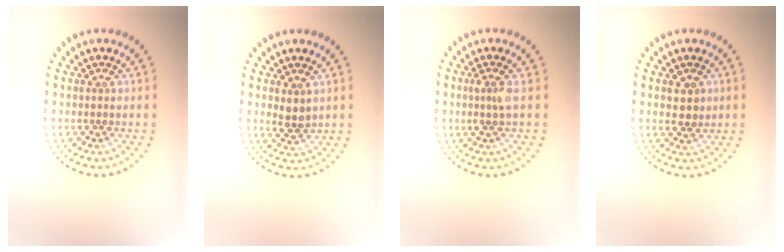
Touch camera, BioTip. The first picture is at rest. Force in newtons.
{"total": 1.4, "press": 1.4, "slide": 0.5}
{"total": 1.7, "press": 1.5, "slide": 0.9}
{"total": 2.1, "press": 1.9, "slide": 0.7}